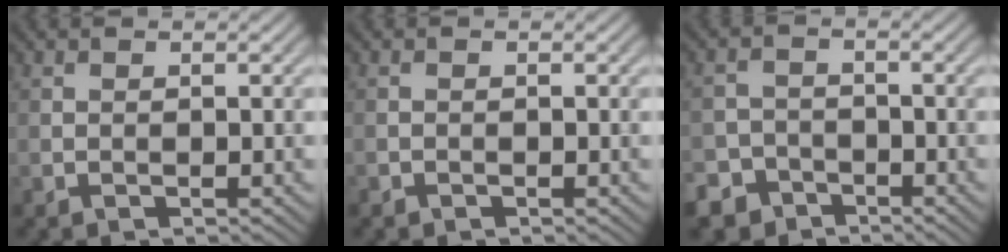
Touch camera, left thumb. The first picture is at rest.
{"total": 0.5, "force": [-0.4, 0.3, 0.1], "torque": [0.001, -0.004, -0.008]}
{"total": 6.1, "force": [-4.4, 4.2, 0.9], "torque": [-0.005, -0.013, -0.087]}